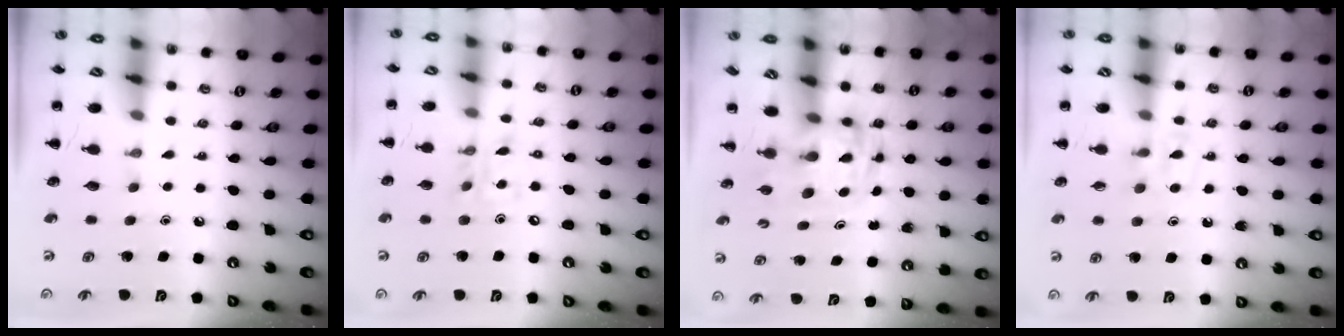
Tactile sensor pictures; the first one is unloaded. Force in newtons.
{"total": 9.1, "press": 8.9, "slide": 1.9}
{"total": 3.4, "press": 3.4, "slide": 0.6}
{"total": 6.2, "press": 5.9, "slide": 1.8}